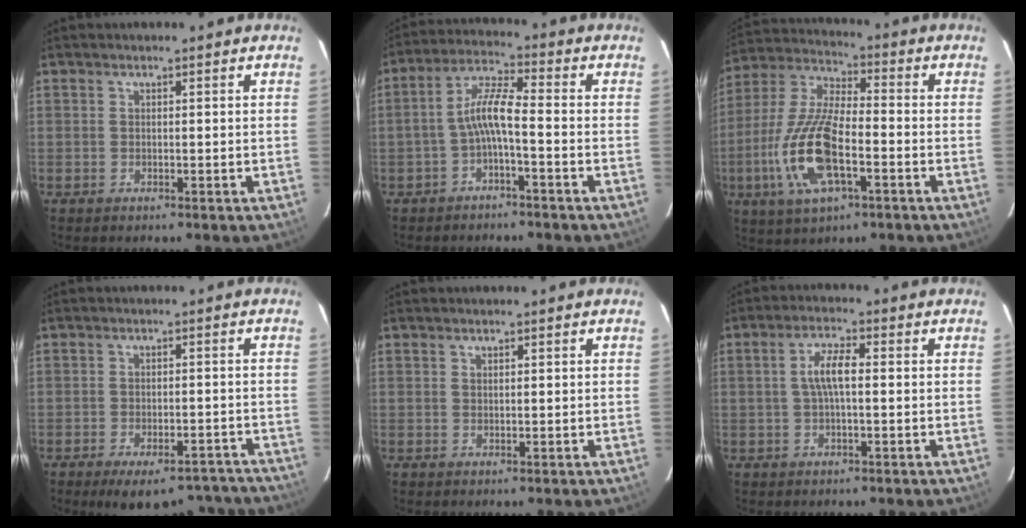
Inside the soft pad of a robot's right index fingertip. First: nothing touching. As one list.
[{"total": 6.0, "force": [-2.3, 0.8, 5.5], "torque": [-0.127, 0.018, -0.044]}, {"total": 16.7, "force": [-5.3, 6.2, 14.6], "torque": [-0.316, -0.009, -0.103]}, {"total": 15.1, "force": [-12.6, 5.8, 5.9], "torque": [-0.105, 0.012, -0.149]}, {"total": 0.6, "force": [0.4, 0.3, 0.4], "torque": [-0.007, 0.003, 0.007]}, {"total": 5.0, "force": [0.2, 1.4, 4.8], "torque": [-0.093, 0.009, 0.004]}]